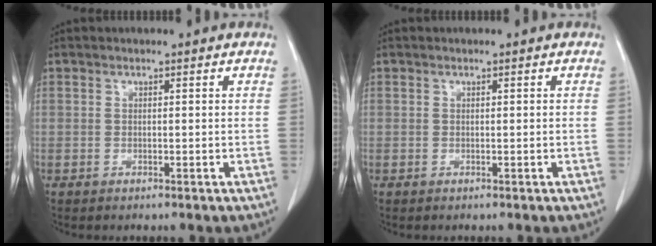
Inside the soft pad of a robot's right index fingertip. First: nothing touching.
{"total": 0.0}